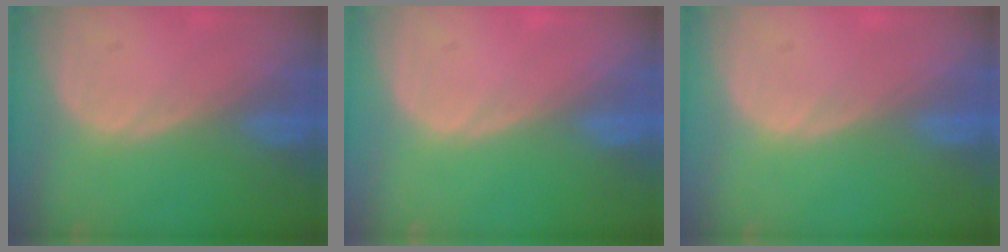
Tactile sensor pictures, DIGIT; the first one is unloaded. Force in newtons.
{"total": 0.0}
{"total": 0.0}